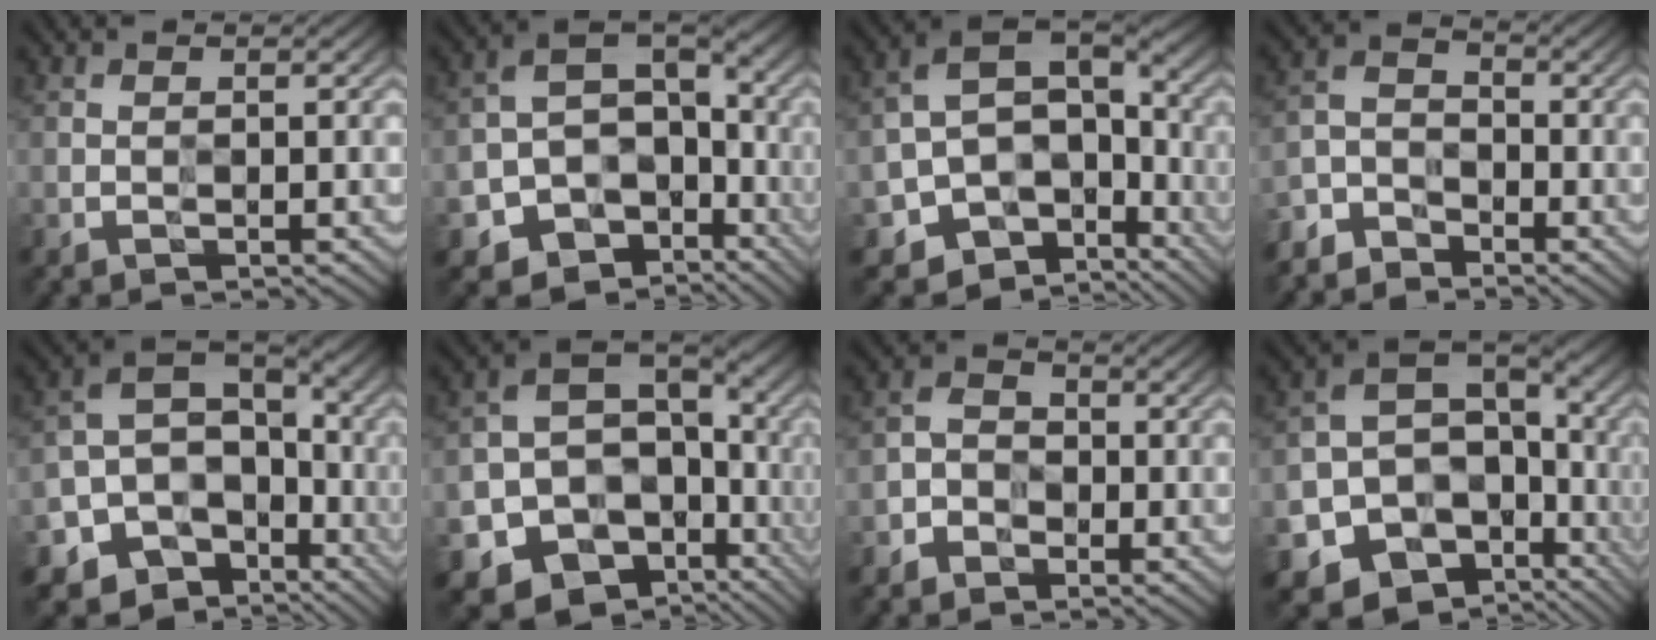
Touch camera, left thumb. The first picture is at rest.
{"total": 11.7, "force": [-5.5, 8.2, 6.1], "torque": [-0.103, -0.042, -0.089]}
{"total": 11.1, "force": [-4.9, 7.7, 6.3], "torque": [-0.109, -0.034, -0.077]}
{"total": 5.6, "force": [-4.7, 3.0, 0.9], "torque": [-0.015, -0.005, -0.108]}
{"total": 12.1, "force": [-5.8, 8.9, 5.7], "torque": [-0.111, -0.037, -0.088]}
{"total": 15.4, "force": [-5.5, 12.0, 7.9], "torque": [-0.137, -0.041, -0.071]}
{"total": 3.1, "force": [-1.8, 2.4, 0.8], "torque": [-0.008, -0.002, -0.047]}
{"total": 14.4, "force": [-5.4, 11.0, 7.5], "torque": [-0.135, -0.049, -0.069]}